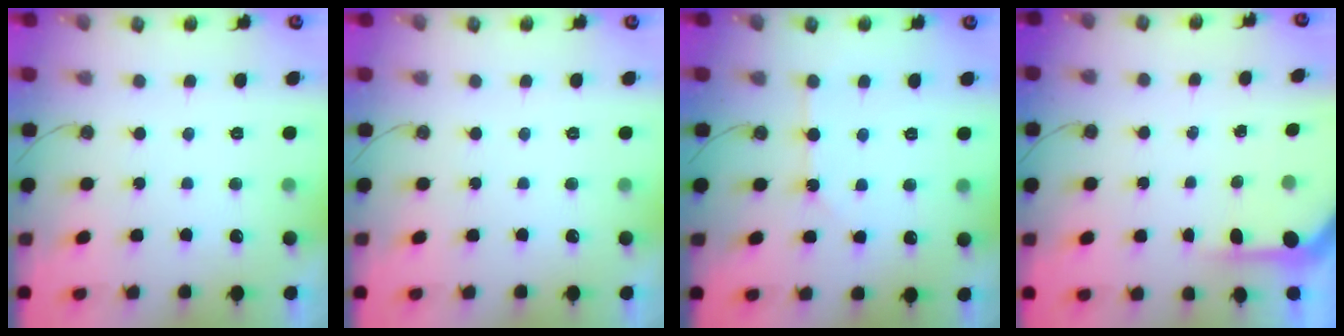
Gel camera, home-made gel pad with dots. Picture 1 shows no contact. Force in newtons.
{"total": 0.0}
{"total": 3.5, "press": 3.5, "slide": 0.4}
{"total": 3.7, "press": 3.7, "slide": 0.2}